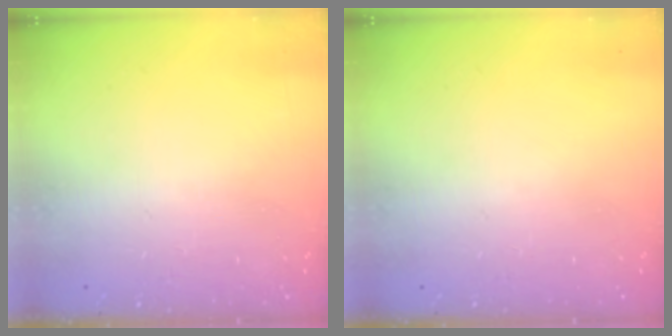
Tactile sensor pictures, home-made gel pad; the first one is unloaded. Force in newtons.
{"total": 0.0}